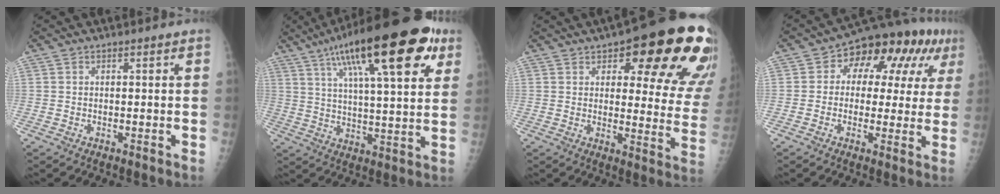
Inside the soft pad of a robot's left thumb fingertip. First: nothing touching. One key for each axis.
{"total": 25.6, "fx": 12.8, "fy": 7.3, "fz": 21.0, "tx": -0.314, "ty": -0.006, "tz": 0.195}
{"total": 22.4, "fx": 11.4, "fy": 7.7, "fz": 17.6, "tx": -0.176, "ty": -0.033, "tz": 0.130}
{"total": 15.3, "fx": 4.8, "fy": 8.9, "fz": 11.5, "tx": -0.105, "ty": 0.026, "tz": 0.056}